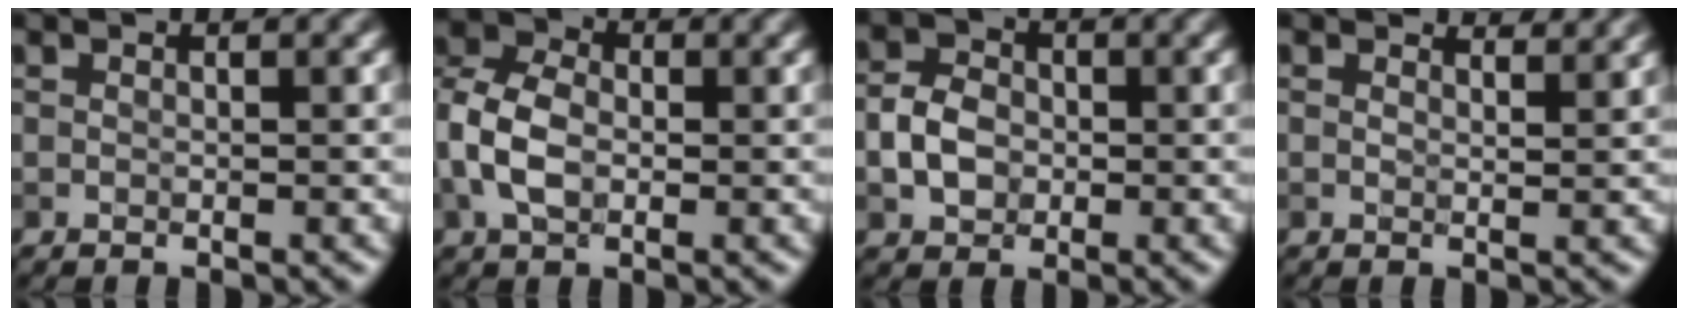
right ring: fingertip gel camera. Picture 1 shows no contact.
{"total": 5.1, "force": [-0.7, 3.6, 3.6], "torque": [-0.079, 0.009, -0.024]}
{"total": 3.3, "force": [-0.6, 2.6, 1.9], "torque": [-0.036, 0.005, -0.017]}
{"total": 2.3, "force": [2.0, 0.5, 0.9], "torque": [-0.013, -0.005, 0.019]}